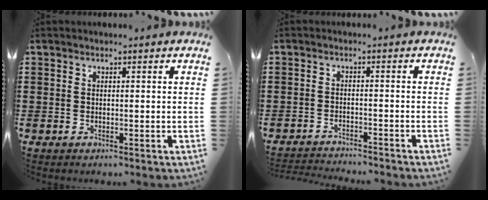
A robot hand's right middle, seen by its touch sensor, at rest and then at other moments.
{"total": 2.4, "force": [-2.4, 0.0, 0.1], "torque": [-0.006, 0.001, -0.052]}